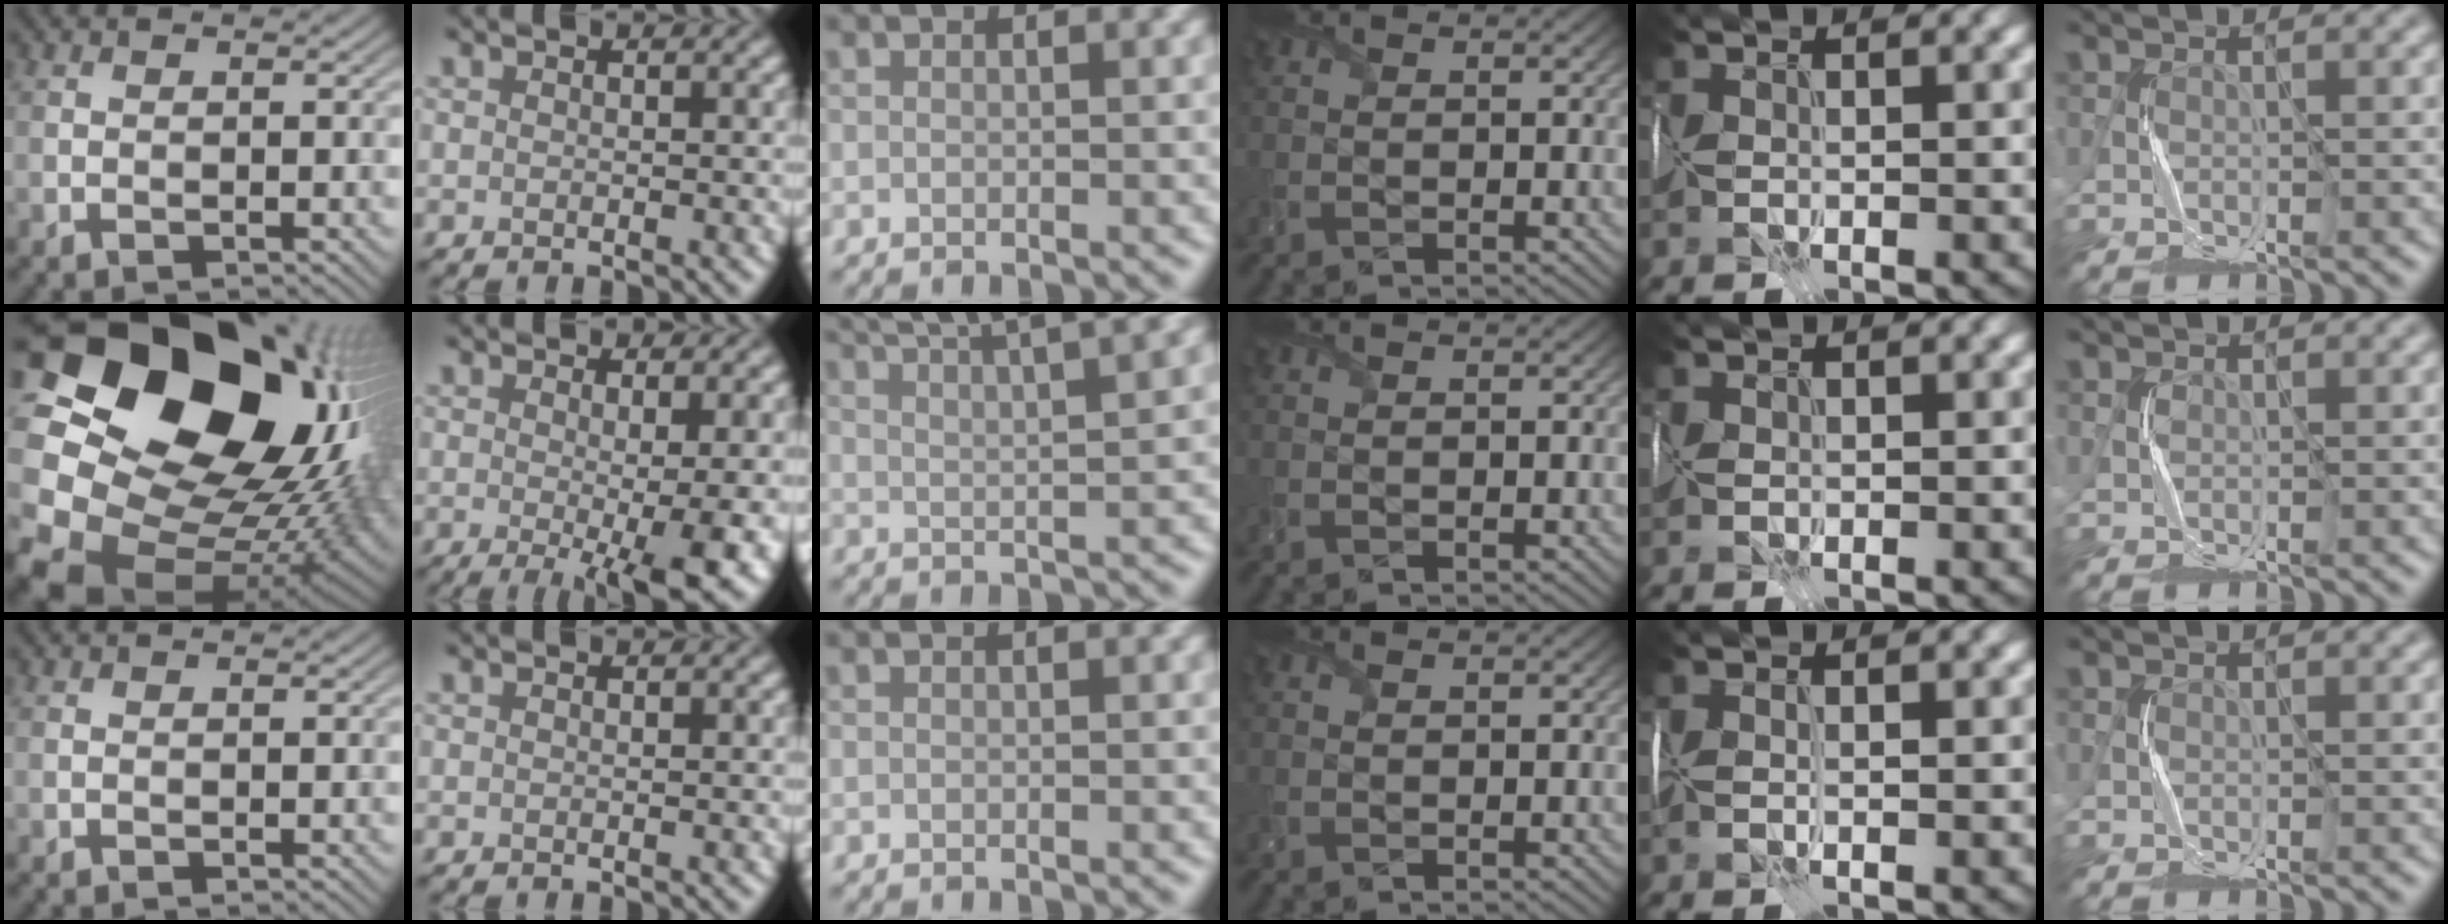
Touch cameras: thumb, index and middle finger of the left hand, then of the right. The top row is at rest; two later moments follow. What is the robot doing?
{"motion": "wrap", "object": "receipt paper"}